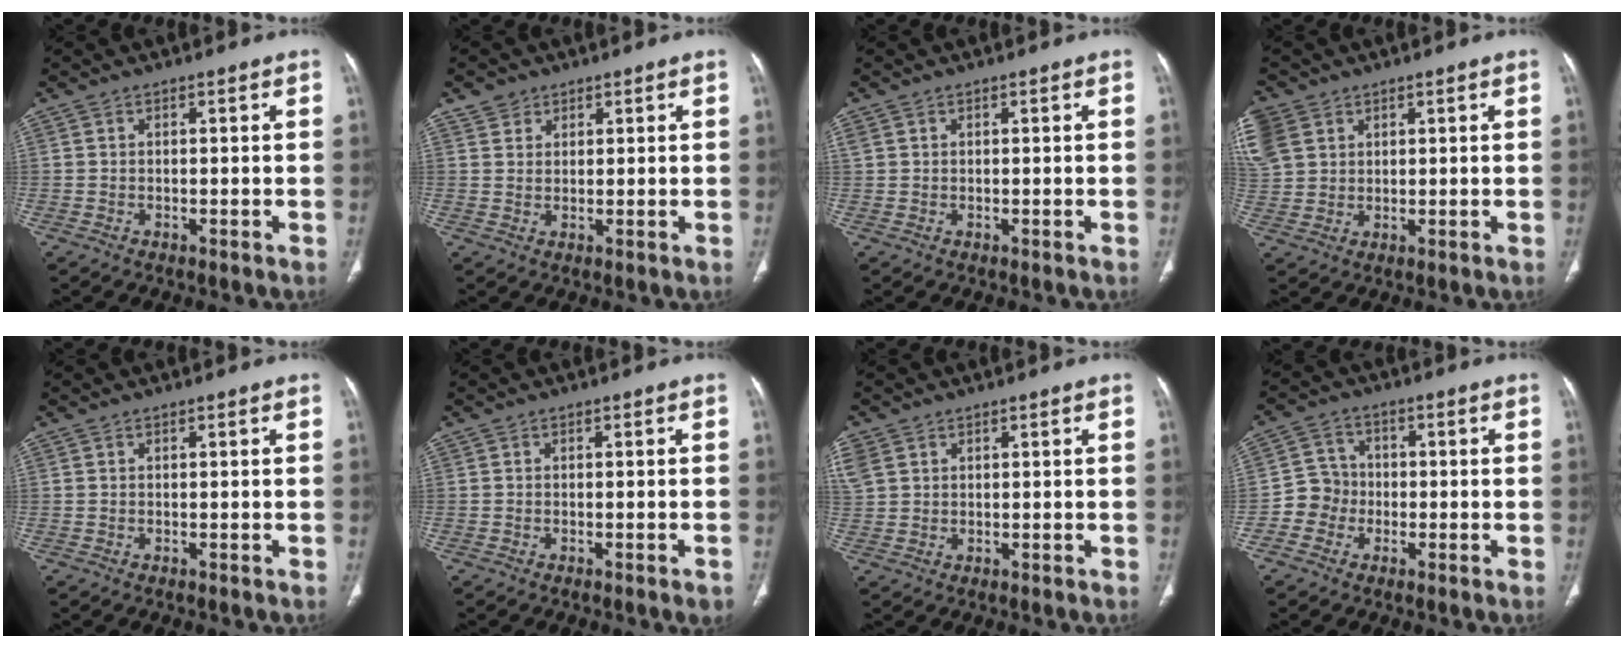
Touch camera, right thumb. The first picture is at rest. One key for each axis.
{"total": 2.8, "fx": 1.8, "fy": 2.1, "fz": 0.3, "tx": 0.012, "ty": -0.007, "tz": 0.028}
{"total": 1.1, "fx": 0.5, "fy": 0.9, "fz": 0.4, "tx": -0.007, "ty": 0.011, "tz": 0.012}
{"total": 14.6, "fx": 6.2, "fy": 11.5, "fz": 6.5, "tx": -0.199, "ty": 0.028, "tz": 0.135}
{"total": 0.0}
{"total": 1.6, "fx": -1.0, "fy": 0.3, "fz": 1.3, "tx": -0.013, "ty": 0.002, "tz": -0.012}
{"total": 5.9, "fx": 2.4, "fy": 4.7, "fz": 2.6, "tx": -0.082, "ty": 0.015, "tz": 0.060}
{"total": 5.6, "fx": -1.8, "fy": 5.2, "fz": 1.0, "tx": 0.013, "ty": 0.018, "tz": -0.043}